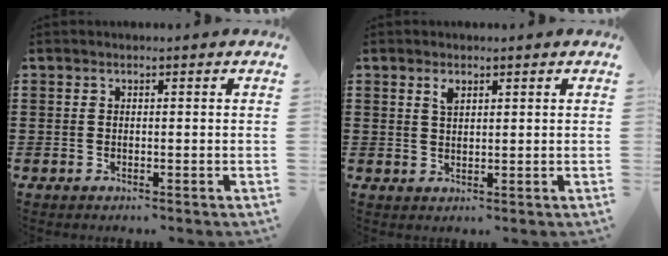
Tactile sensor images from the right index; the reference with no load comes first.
{"total": 1.8, "force": [1.1, 0.8, 1.1], "torque": [-0.026, 0.004, 0.020]}